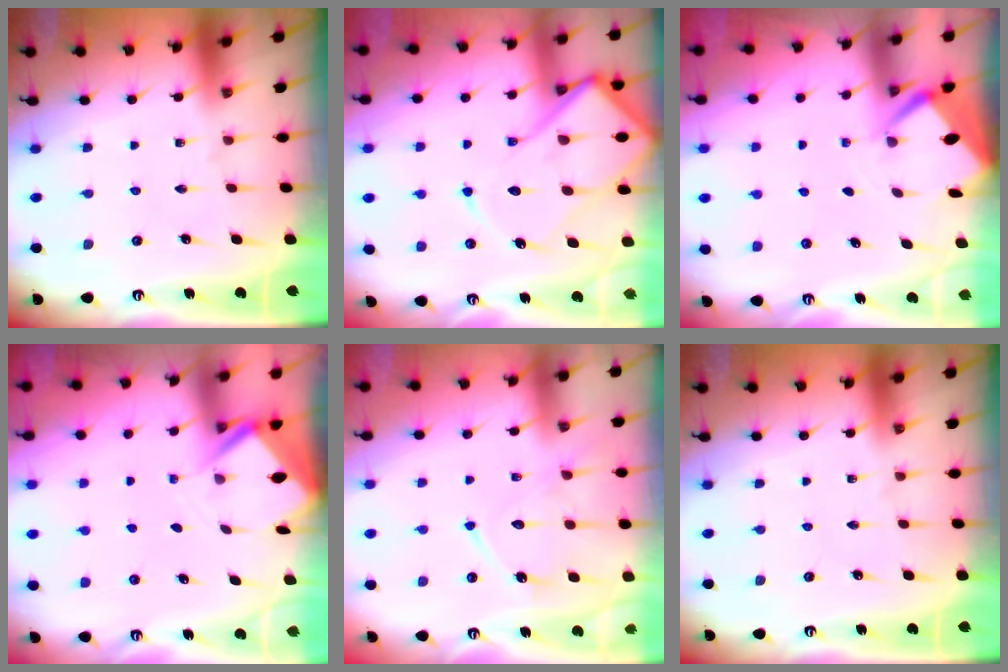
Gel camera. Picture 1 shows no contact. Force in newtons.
{"total": 16.3, "press": 16.2, "slide": 1.7}
{"total": 2.6, "press": 2.6, "slide": 0.3}
{"total": 2.9, "press": 2.9, "slide": 0.3}
{"total": 12.8, "press": 12.7, "slide": 1.1}
{"total": 0.0}